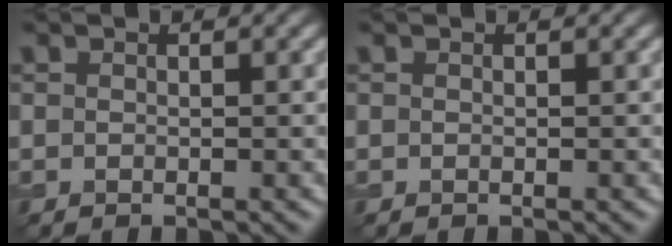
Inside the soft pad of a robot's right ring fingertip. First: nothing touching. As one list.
[{"total": 0.0}]